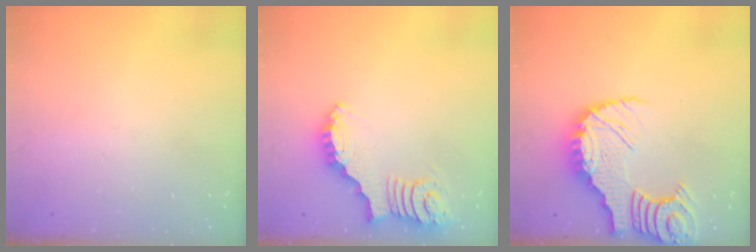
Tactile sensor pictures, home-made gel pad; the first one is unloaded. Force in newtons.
{"total": 2.6, "press": 2.5, "slide": 0.5}
{"total": 12.8, "press": 12.7, "slide": 1.5}